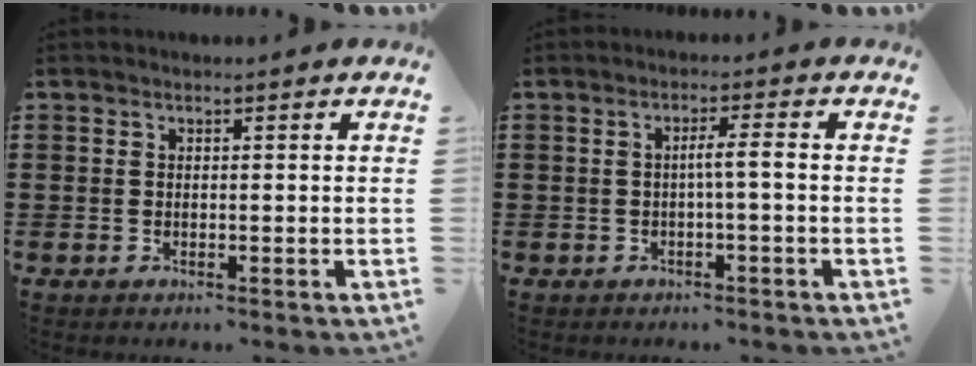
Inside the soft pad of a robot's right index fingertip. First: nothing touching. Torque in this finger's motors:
{"motor_torque": [0.53, -0.41, 0.06, 0.08]}